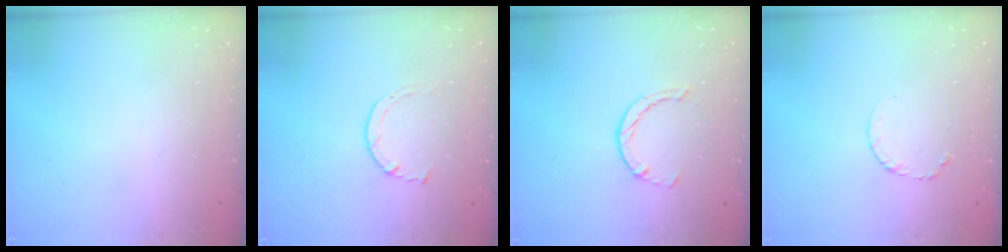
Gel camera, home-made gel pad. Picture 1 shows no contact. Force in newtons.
{"total": 2.0, "press": 1.9, "slide": 0.3}
{"total": 2.9, "press": 2.8, "slide": 0.4}
{"total": 3.3, "press": 3.3, "slide": 0.3}